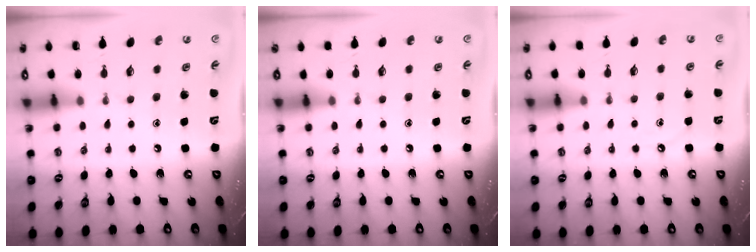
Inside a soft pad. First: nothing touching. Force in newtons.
{"total": 2.7, "press": 2.7, "slide": 0.5}
{"total": 4.0, "press": 3.9, "slide": 0.5}